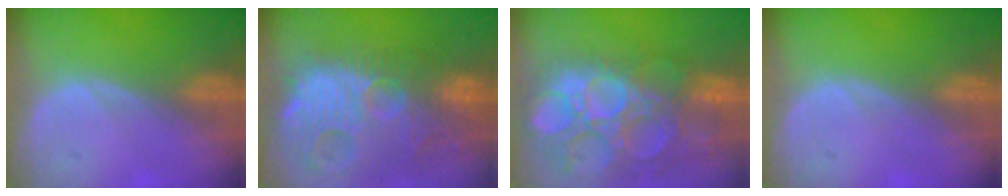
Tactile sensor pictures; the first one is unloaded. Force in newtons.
{"total": 14.8, "press": 12.7, "slide": 7.6}
{"total": 15.6, "press": 12.8, "slide": 8.9}
{"total": 0.0}